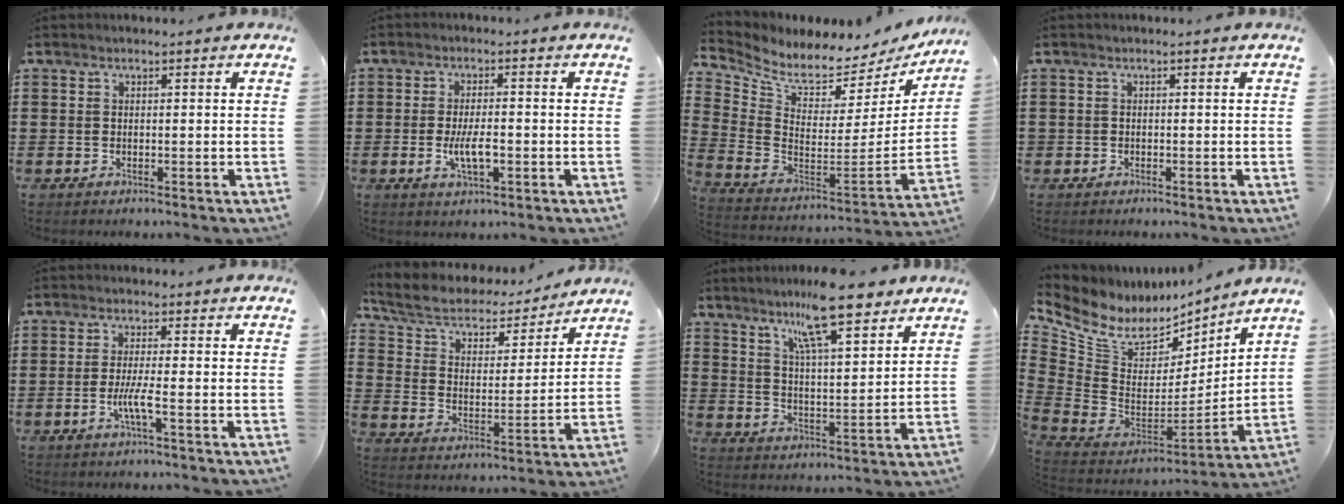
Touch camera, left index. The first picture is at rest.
{"total": 5.2, "force": [-1.1, 1.8, 4.7], "torque": [-0.094, -0.001, -0.022]}
{"total": 5.0, "force": [4.6, 1.2, 1.6], "torque": [-0.064, -0.058, 0.074]}
{"total": 0.7, "force": [-0.6, 0.4, -0.1], "torque": [0.001, 0.003, -0.014]}
{"total": 3.8, "force": [-1.4, 0.0, 3.6], "torque": [-0.068, -0.007, -0.029]}
{"total": 5.9, "force": [4.9, 2.2, 2.4], "torque": [-0.072, -0.032, 0.080]}
{"total": 10.8, "force": [8.2, 1.4, 6.8], "torque": [-0.128, -0.030, 0.140]}
{"total": 8.5, "force": [5.6, 5.2, 3.8], "torque": [-0.113, -0.039, 0.104]}